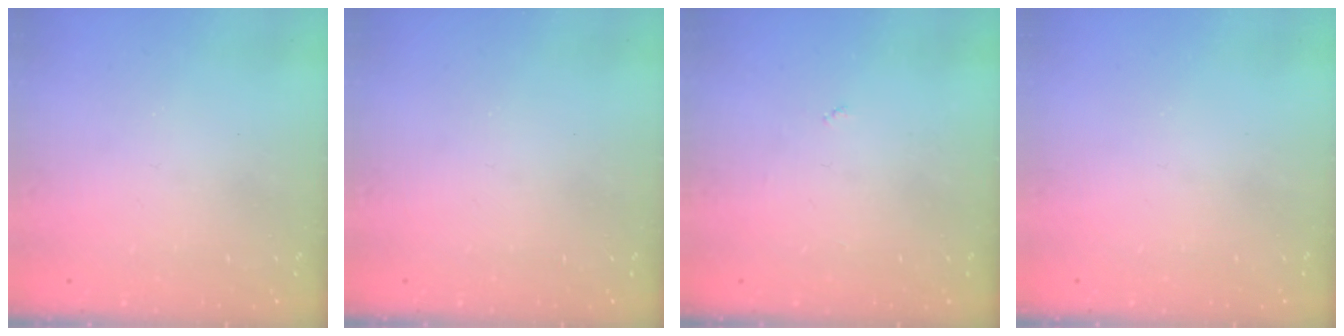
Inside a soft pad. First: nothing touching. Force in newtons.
{"total": 0.0}
{"total": 2.7, "press": 2.7, "slide": 0.4}
{"total": 0.0}